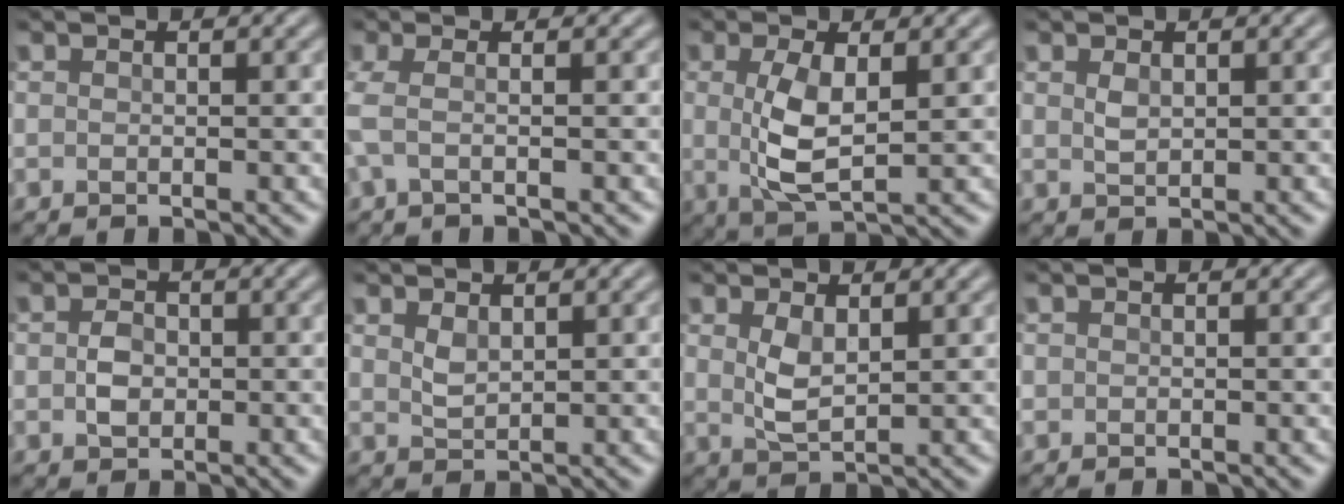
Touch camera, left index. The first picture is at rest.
{"total": 2.5, "force": [-0.7, 0.8, 2.2], "torque": [-0.064, 0.001, -0.019]}
{"total": 4.3, "force": [0.3, 1.4, 4.0], "torque": [-0.088, 0.000, 0.009]}
{"total": 1.0, "force": [0.3, 0.6, 0.8], "torque": [-0.017, -0.001, 0.007]}
{"total": 2.2, "force": [-0.3, 1.6, 1.4], "torque": [-0.030, -0.001, -0.010]}
{"total": 1.2, "force": [0.5, 0.6, 0.9], "torque": [-0.021, -0.002, 0.014]}
{"total": 2.4, "force": [0.5, 1.1, 2.1], "torque": [-0.051, -0.002, 0.016]}
{"total": 0.0}